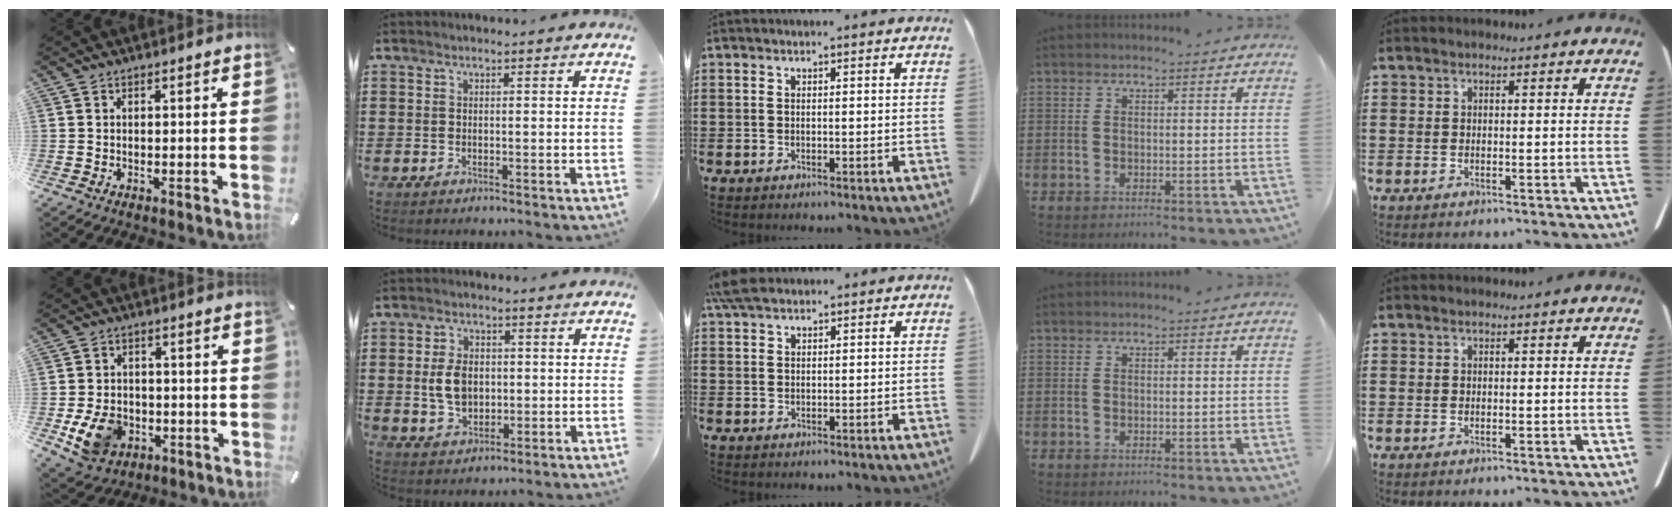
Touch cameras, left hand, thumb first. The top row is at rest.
{"thumb": {"total": 10.1, "force": [-2.9, 8.0, 5.5], "torque": [-0.119, 0.009, -0.052]}, "index": {"total": 6.0, "force": [0.2, 4.0, 4.4], "torque": [-0.096, 0.004, -0.003]}, "middle": {"total": 3.7, "force": [2.8, 1.3, 2.0], "torque": [-0.049, 0.005, 0.055]}}